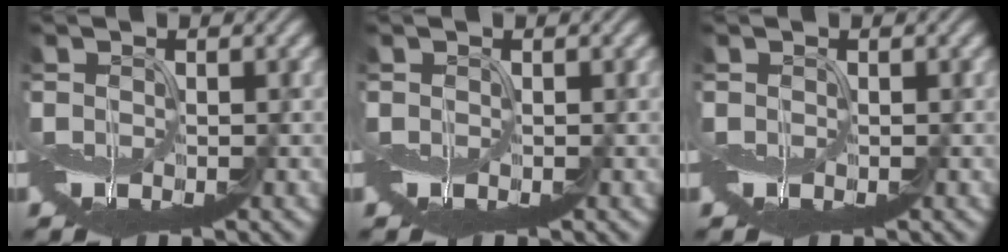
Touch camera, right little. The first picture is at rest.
{"total": 0.0}
{"total": 0.0}